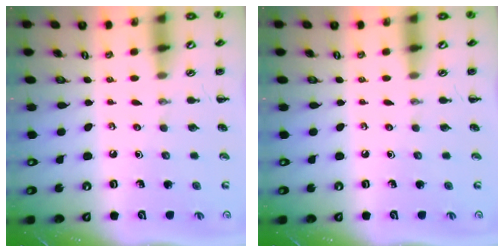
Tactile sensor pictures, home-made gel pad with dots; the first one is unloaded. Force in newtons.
{"total": 0.0}